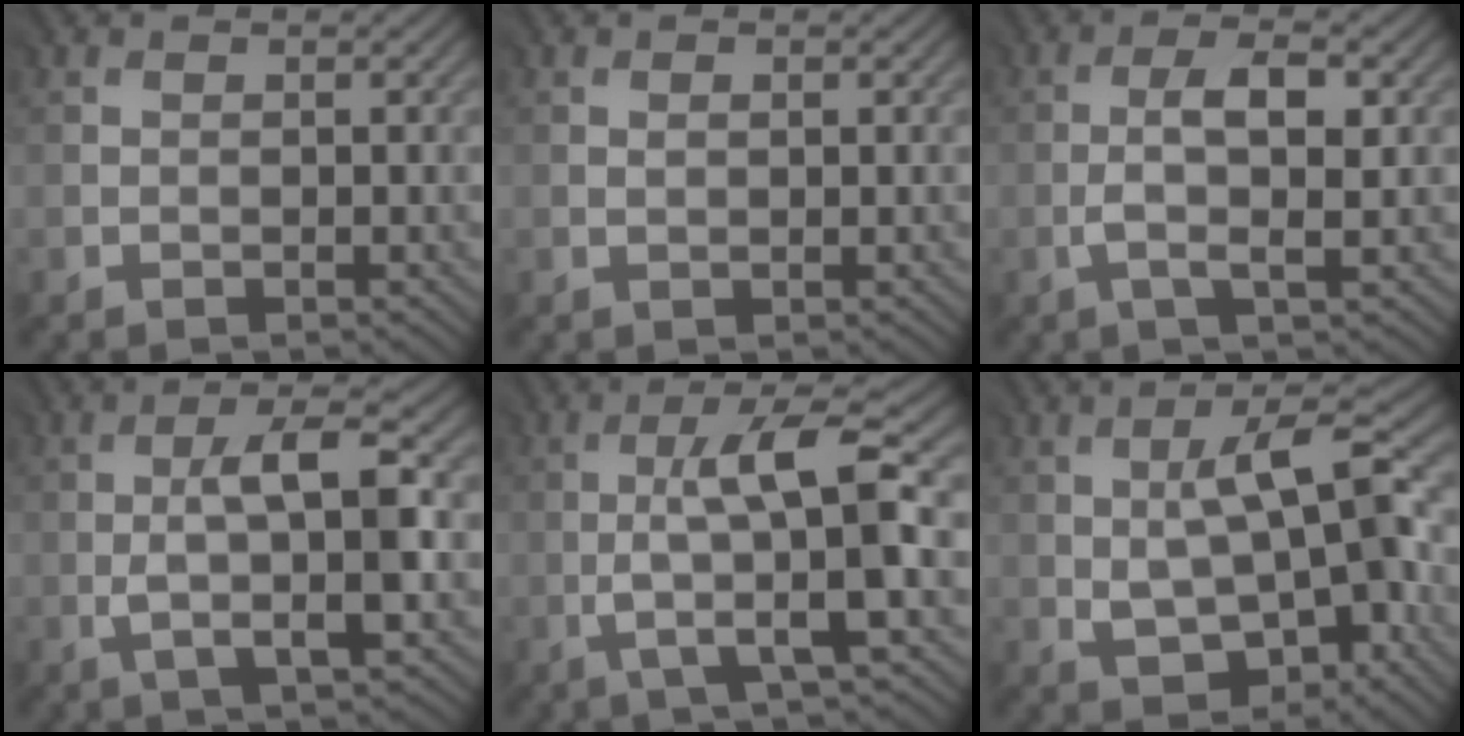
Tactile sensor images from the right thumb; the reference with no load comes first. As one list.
[{"total": 0.6, "force": [0.4, 0.2, 0.3], "torque": [-0.005, -0.002, 0.009]}, {"total": 4.5, "force": [-0.2, 1.1, 4.3], "torque": [-0.089, 0.006, -0.005]}, {"total": 7.1, "force": [-0.4, 1.6, 6.9], "torque": [-0.121, 0.012, -0.009]}, {"total": 8.6, "force": [-0.3, 1.4, 8.5], "torque": [-0.142, 0.019, -0.007]}, {"total": 8.6, "force": [-0.7, 4.1, 7.6], "torque": [-0.130, 0.006, -0.006]}]